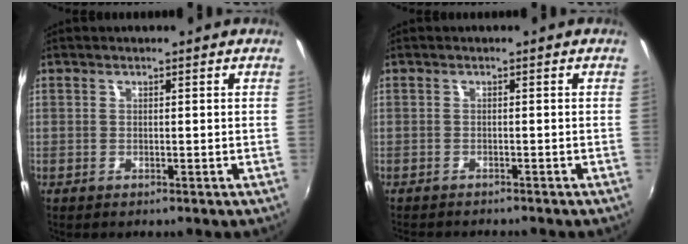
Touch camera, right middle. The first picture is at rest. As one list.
[{"total": 3.2, "force": [-3.0, 0.6, 0.9], "torque": [-0.026, -0.014, -0.049]}]